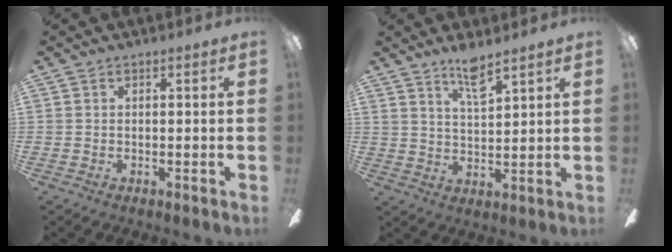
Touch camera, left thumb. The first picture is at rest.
{"total": 6.6, "force": [5.2, 1.0, 3.8], "torque": [-0.074, -0.028, 0.090]}